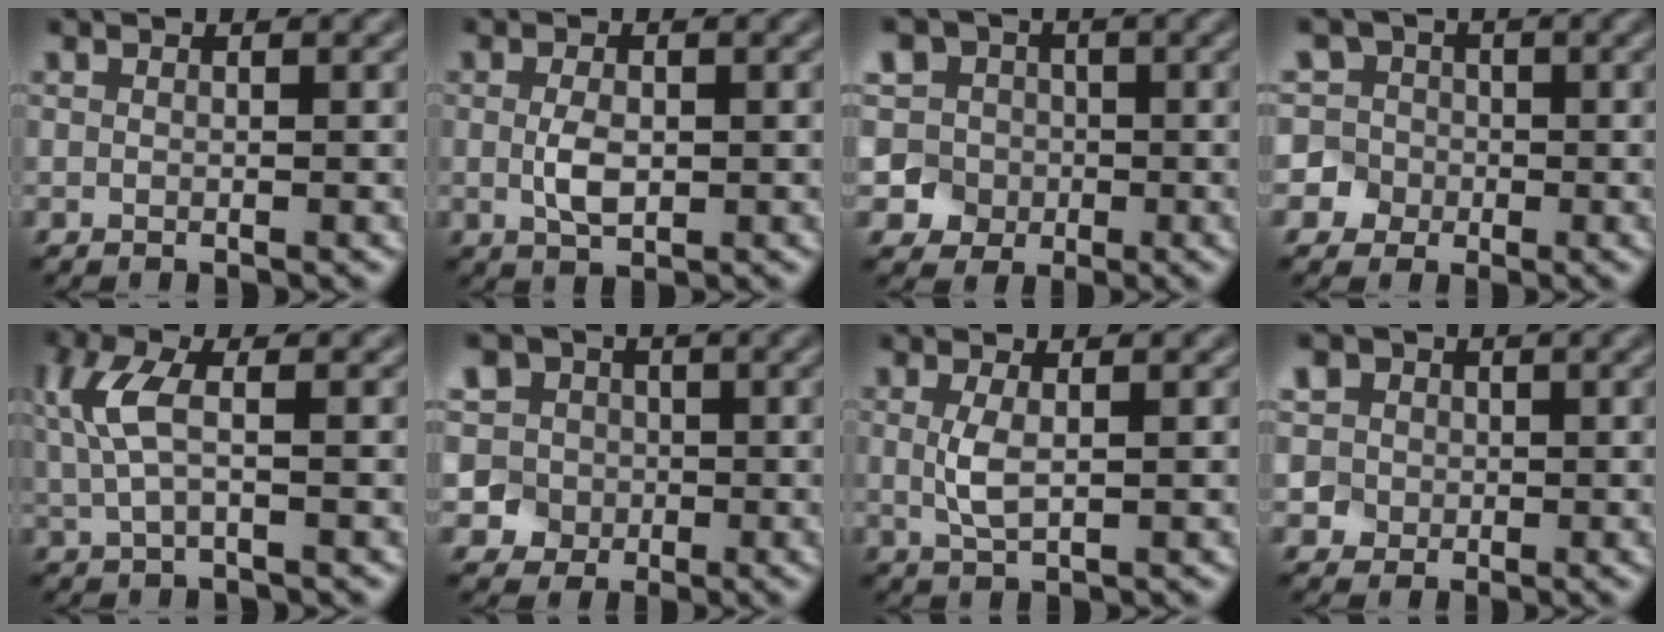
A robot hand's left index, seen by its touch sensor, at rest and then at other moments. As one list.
[{"total": 2.4, "force": [-0.1, 1.3, 2.1], "torque": [-0.046, -0.002, 0.000]}, {"total": 7.9, "force": [1.9, 7.1, 2.9], "torque": [-0.035, 0.029, -0.007]}, {"total": 6.4, "force": [-0.1, 6.3, 1.4], "torque": [-0.006, 0.036, -0.037]}, {"total": 3.9, "force": [0.7, 1.4, 3.6], "torque": [-0.088, 0.007, 0.011]}, {"total": 8.8, "force": [2.6, 7.7, 3.4], "torque": [-0.053, 0.034, 0.010]}, {"total": 2.1, "force": [0.2, 0.7, 2.0], "torque": [-0.050, 0.000, 0.004]}, {"total": 7.4, "force": [2.6, 6.3, 2.8], "torque": [-0.048, 0.028, 0.017]}]